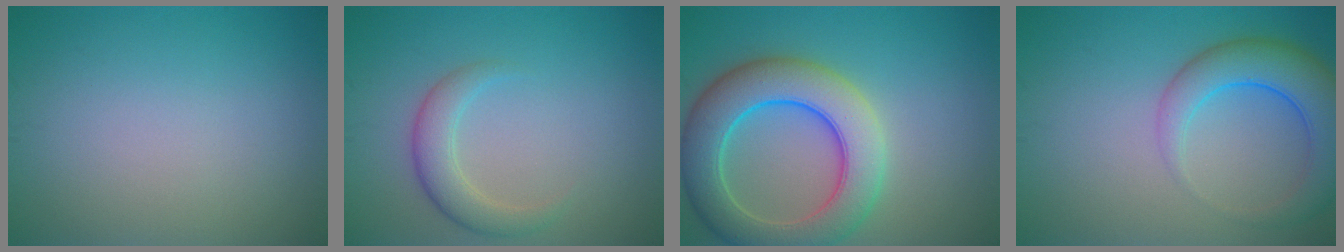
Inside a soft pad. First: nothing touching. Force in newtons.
{"total": 2.9, "press": 2.9, "slide": 0.2}
{"total": 8.7, "press": 8.7, "slide": 0.5}
{"total": 6.0, "press": 6.0, "slide": 0.4}